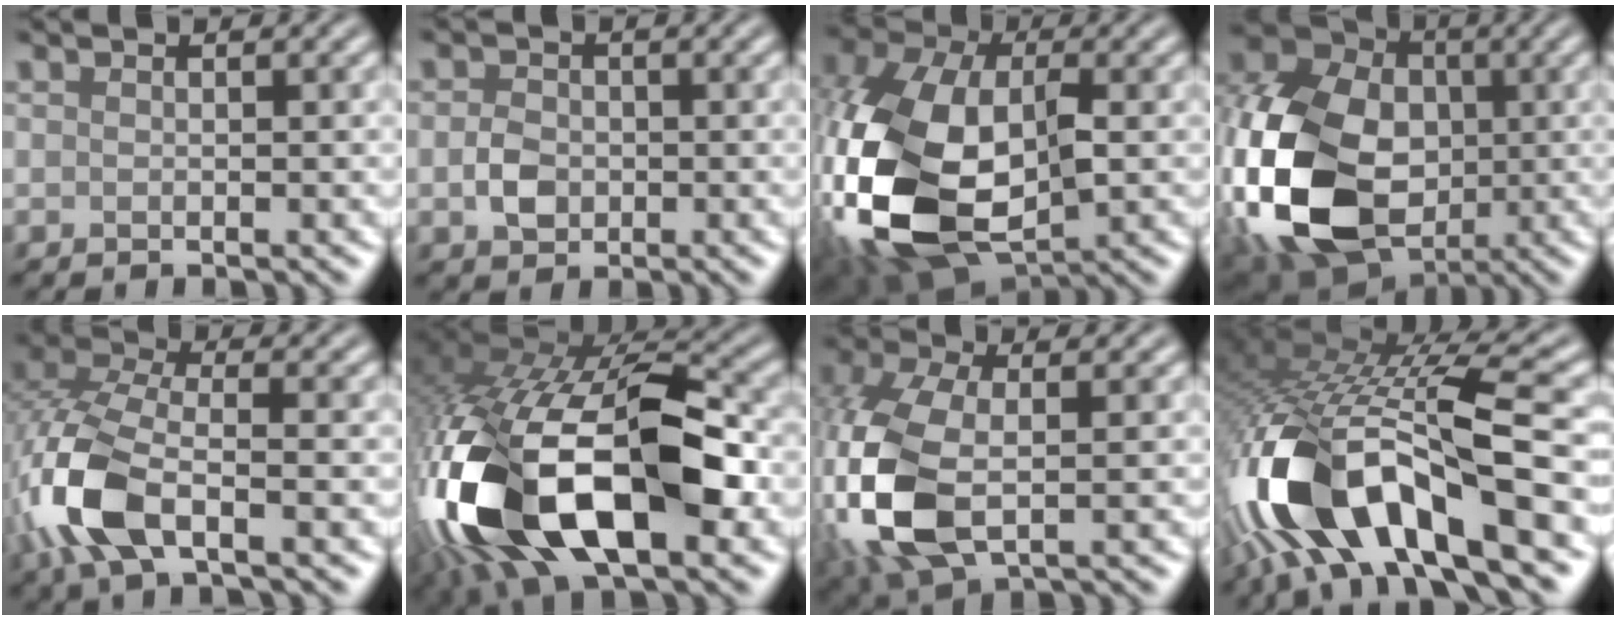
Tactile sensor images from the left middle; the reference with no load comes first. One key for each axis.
{"total": 2.2, "fx": -0.4, "fy": 1.8, "fz": 1.3, "tx": -0.026, "ty": 0.002, "tz": -0.014}
{"total": 14.9, "fx": -2.2, "fy": 9.4, "fz": 11.4, "tx": -0.270, "ty": -0.021, "tz": -0.044}
{"total": 19.0, "fx": -3.2, "fy": 14.1, "fz": 12.3, "tx": -0.264, "ty": -0.020, "tz": -0.070}
{"total": 8.7, "fx": -3.4, "fy": 4.1, "fz": 6.9, "tx": -0.169, "ty": 0.000, "tz": -0.082}
{"total": 19.3, "fx": -5.2, "fy": 10.0, "fz": 15.6, "tx": -0.335, "ty": -0.034, "tz": -0.070}
{"total": 9.6, "fx": -1.7, "fy": 5.5, "fz": 7.7, "tx": -0.204, "ty": -0.010, "tz": -0.037}
{"total": 14.7, "fx": -5.9, "fy": 5.9, "fz": 12.1, "tx": -0.239, "ty": -0.013, "tz": -0.094}